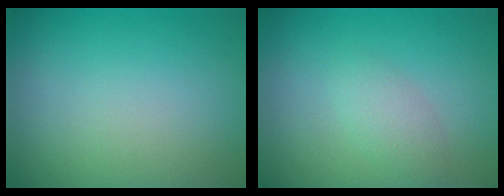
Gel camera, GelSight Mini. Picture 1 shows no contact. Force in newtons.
{"total": 1.8, "press": 1.8, "slide": 0.1}